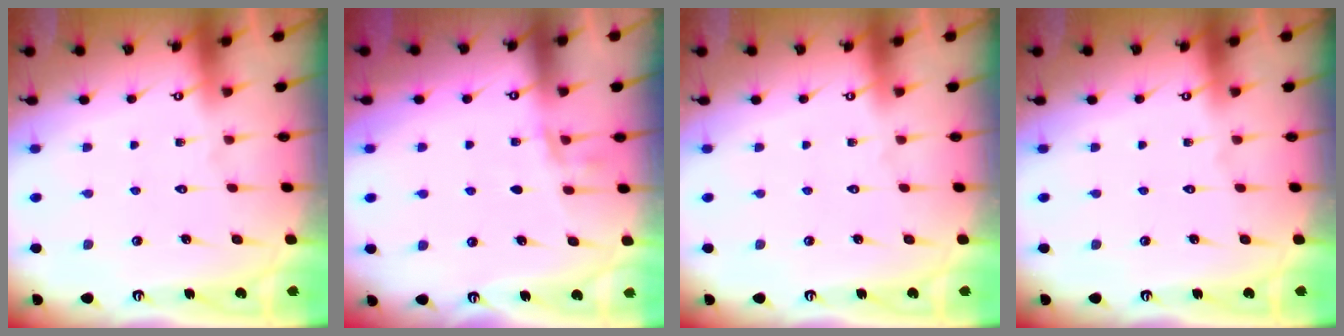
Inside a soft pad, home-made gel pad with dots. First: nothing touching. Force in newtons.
{"total": 4.4, "press": 4.2, "slide": 1.2}
{"total": 0.0}
{"total": 0.0}